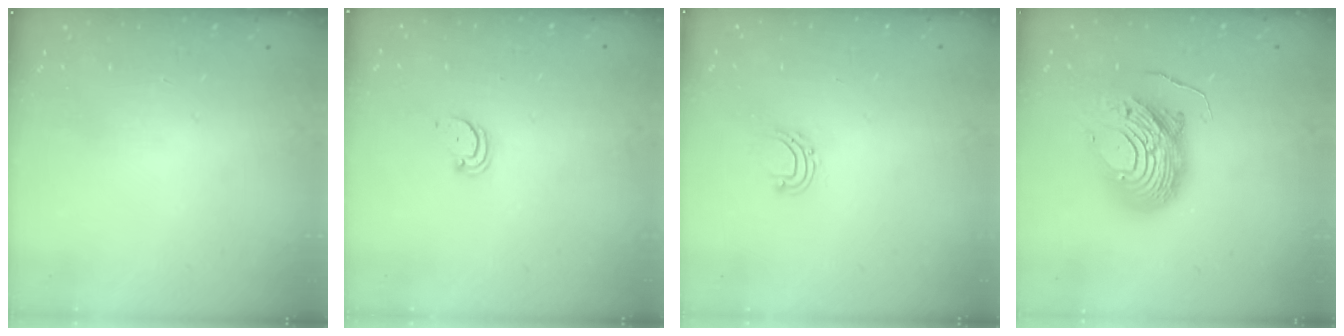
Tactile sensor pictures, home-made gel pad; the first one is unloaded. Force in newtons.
{"total": 2.5, "press": 2.5, "slide": 0.3}
{"total": 6.8, "press": 6.8, "slide": 0.5}
{"total": 14.3, "press": 14.3, "slide": 1.4}